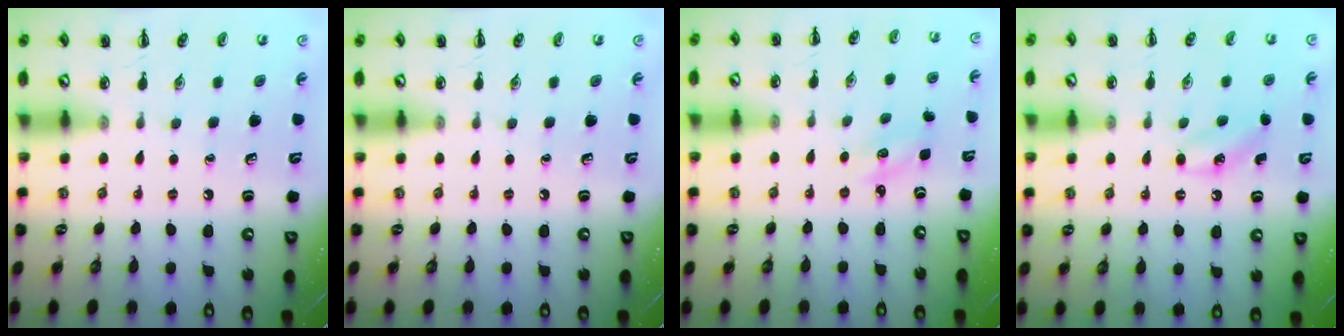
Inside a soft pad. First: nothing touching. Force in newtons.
{"total": 0.0}
{"total": 1.8, "press": 1.7, "slide": 0.5}
{"total": 6.2, "press": 6.0, "slide": 1.5}